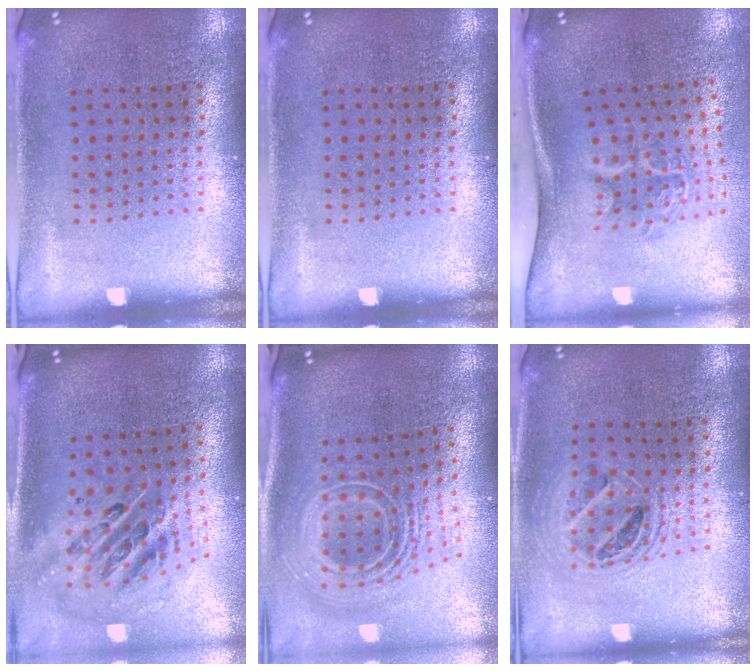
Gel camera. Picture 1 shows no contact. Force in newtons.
{"total": 0.0}
{"total": 2.0, "press": 1.3, "slide": 1.6}
{"total": 2.7, "press": 1.9, "slide": 2.0}
{"total": 2.9, "press": 1.9, "slide": 2.1}
{"total": 1.5, "press": 1.3, "slide": 0.7}